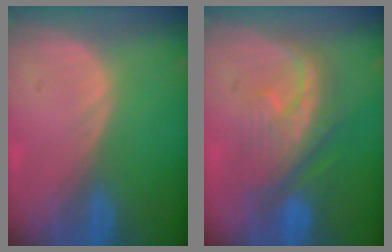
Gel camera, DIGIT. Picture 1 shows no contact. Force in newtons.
{"total": 8.0, "press": 8.0, "slide": 1.0}